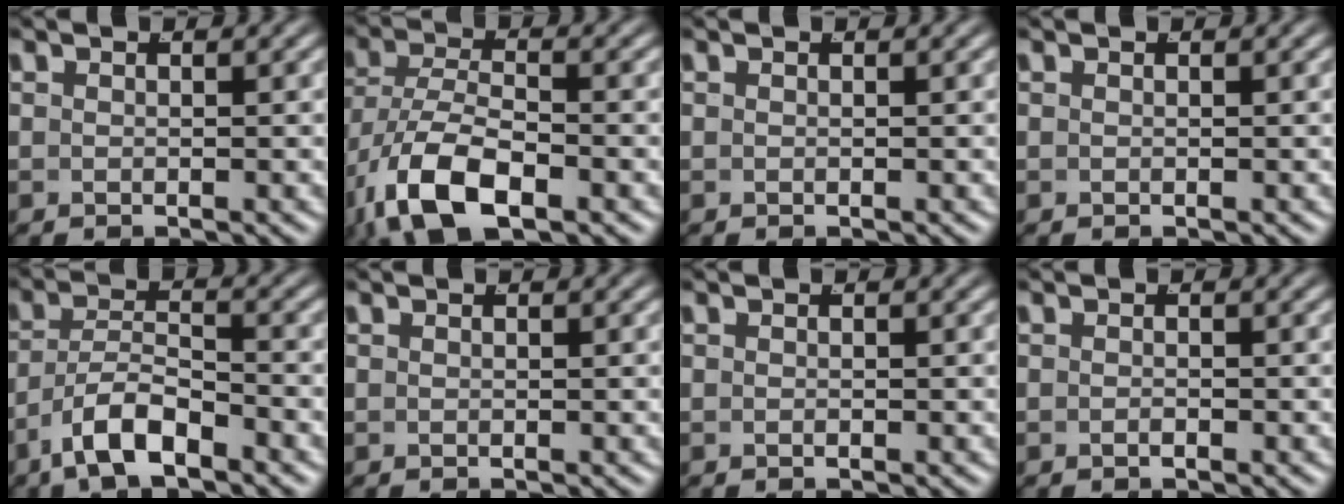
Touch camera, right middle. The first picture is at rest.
{"total": 7.4, "force": [-3.4, 3.7, 5.4], "torque": [-0.128, -0.044, -0.029]}
{"total": 0.0}
{"total": 0.0}
{"total": 4.8, "force": [-2.9, 2.3, 3.0], "torque": [-0.058, -0.011, -0.050]}
{"total": 0.0}
{"total": 0.0}
{"total": 0.6, "force": [-0.5, 0.0, 0.2], "torque": [-0.008, -0.002, -0.009]}